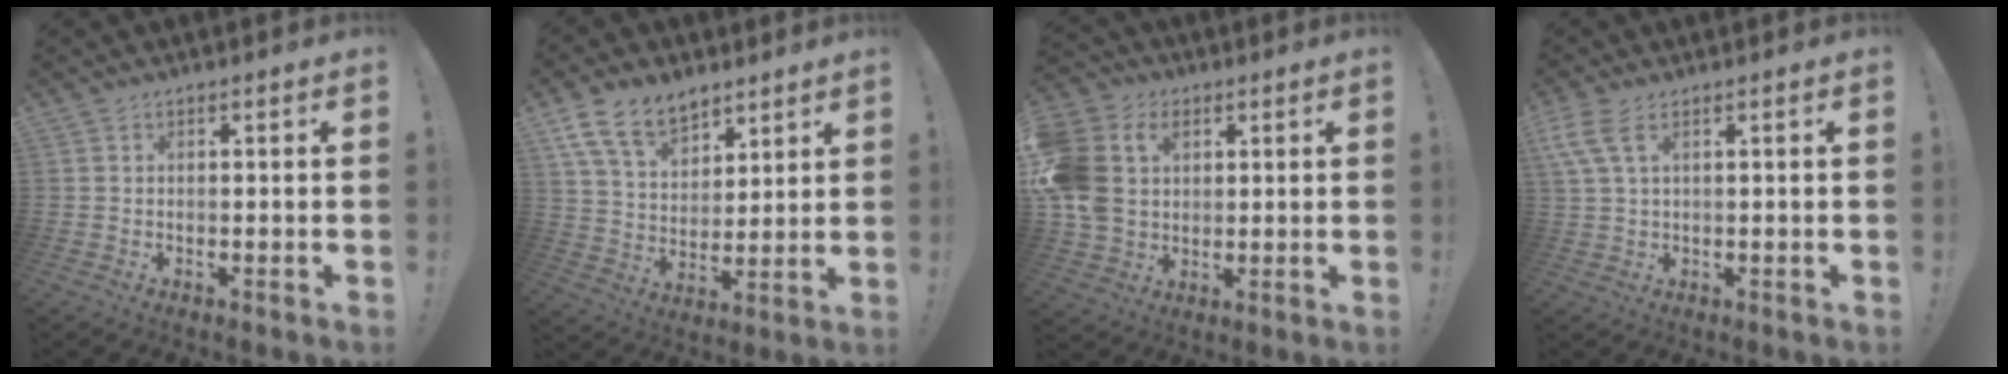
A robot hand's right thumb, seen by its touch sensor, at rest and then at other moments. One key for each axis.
{"total": 14.3, "fx": 9.5, "fy": 8.4, "fz": 6.5, "tx": -0.121, "ty": -0.048, "tz": 0.182}
{"total": 15.2, "fx": 3.7, "fy": 12.1, "fz": 8.4, "tx": -0.191, "ty": -0.013, "tz": 0.073}
{"total": 6.4, "fx": 3.1, "fy": 2.5, "fz": 5.0, "tx": -0.108, "ty": -0.004, "tz": 0.061}